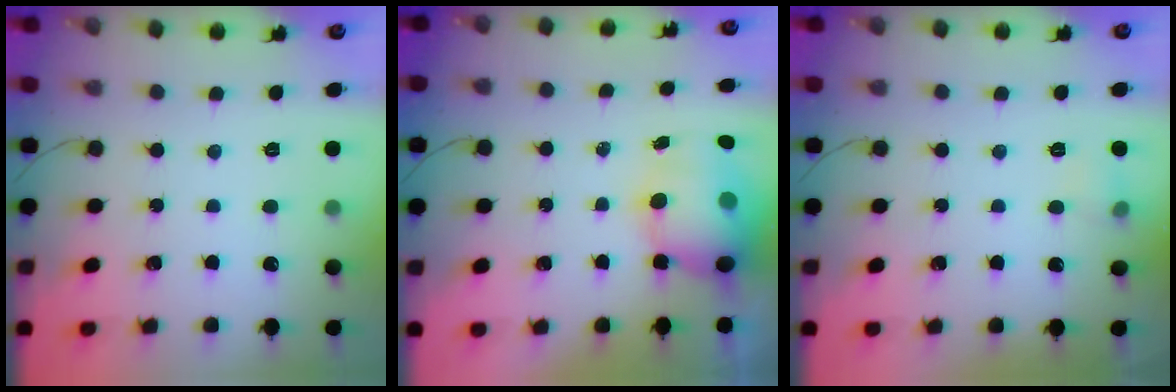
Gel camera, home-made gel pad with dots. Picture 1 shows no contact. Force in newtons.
{"total": 11.5, "press": 11.1, "slide": 2.8}
{"total": 5.1, "press": 4.9, "slide": 1.4}